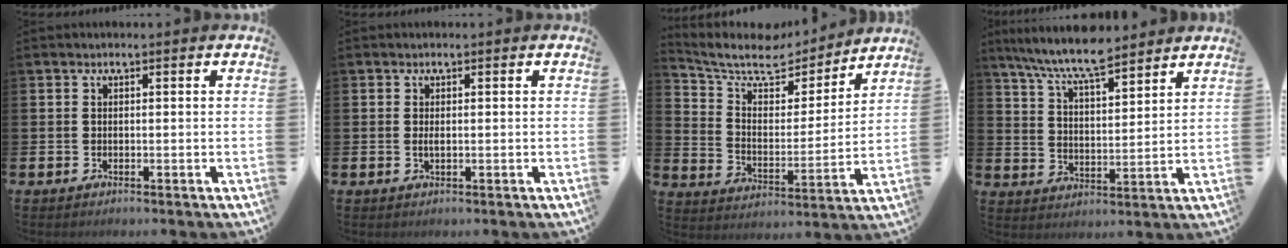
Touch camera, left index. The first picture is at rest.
{"total": 0.8, "force": [0.0, 0.2, 0.7], "torque": [-0.012, 0.000, -0.002]}
{"total": 7.9, "force": [6.5, 3.6, 2.8], "torque": [-0.090, -0.047, 0.108]}
{"total": 8.3, "force": [7.5, 1.0, 3.3], "torque": [-0.092, -0.035, 0.136]}